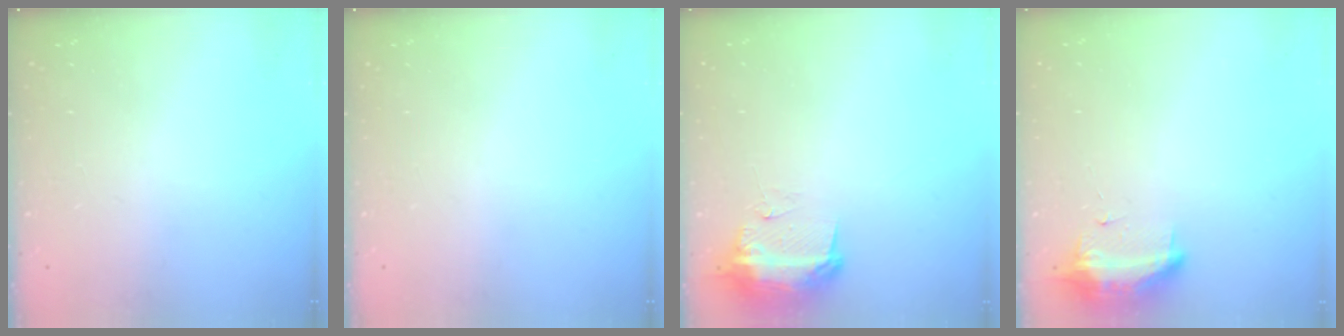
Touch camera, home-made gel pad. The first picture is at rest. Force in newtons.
{"total": 0.0}
{"total": 11.4, "press": 11.4, "slide": 1.1}
{"total": 9.5, "press": 9.2, "slide": 2.4}